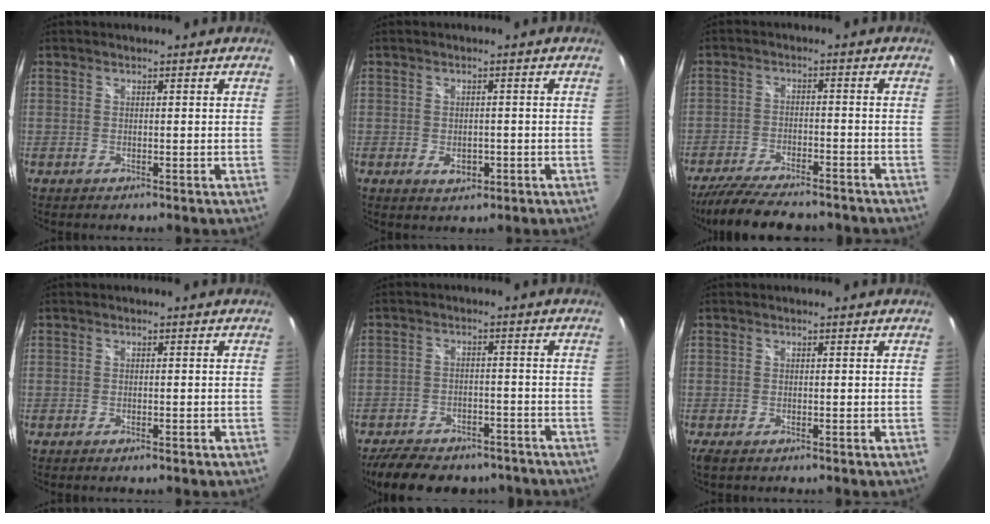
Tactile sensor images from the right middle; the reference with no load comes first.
{"total": 3.2, "force": [-1.1, 2.2, 2.1], "torque": [-0.036, -0.006, -0.014]}
{"total": 16.1, "force": [-13.5, 4.0, 7.7], "torque": [-0.159, -0.033, -0.211]}
{"total": 1.5, "force": [-1.1, 0.4, 0.9], "torque": [-0.013, -0.005, -0.017]}
{"total": 15.9, "force": [-12.7, 6.8, 6.9], "torque": [-0.152, -0.007, -0.173]}
{"total": 1.9, "force": [-1.3, 0.6, 1.3], "torque": [-0.026, -0.009, -0.020]}